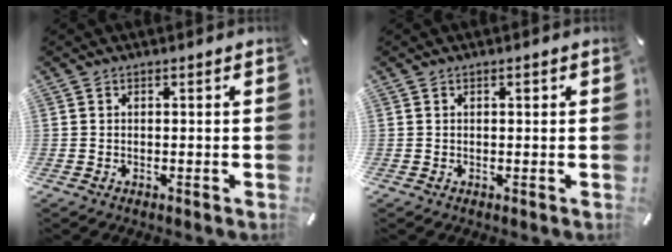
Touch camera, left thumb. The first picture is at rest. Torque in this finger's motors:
{"motor_torque": [0.18, 0.48, 0.06, -0.11, 0.09]}